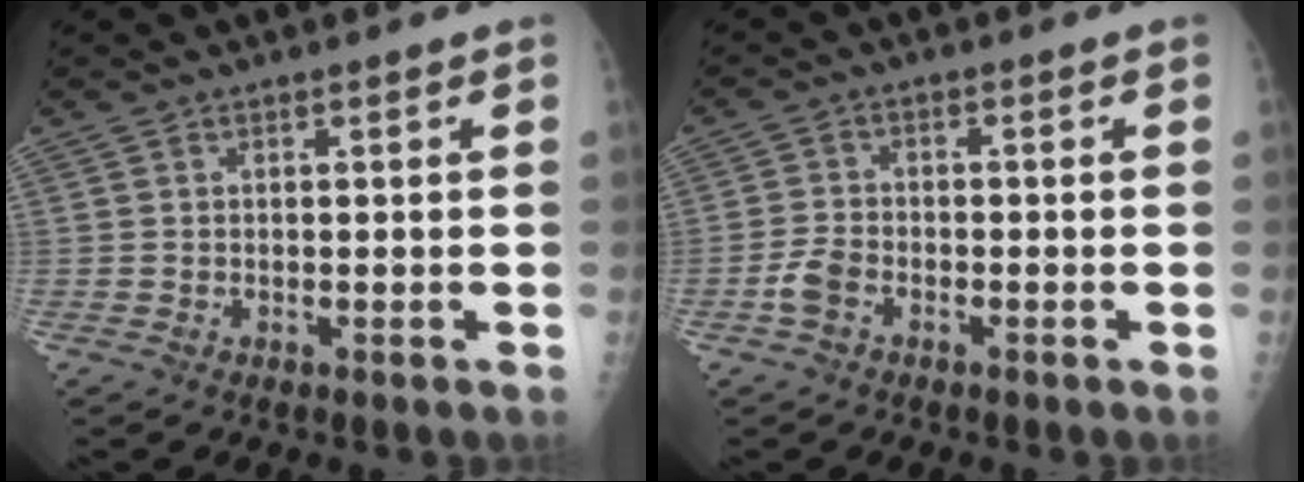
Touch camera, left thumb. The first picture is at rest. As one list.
[{"total": 3.5, "force": [-1.9, 2.1, 2.0], "torque": [-0.042, 0.010, -0.039]}]